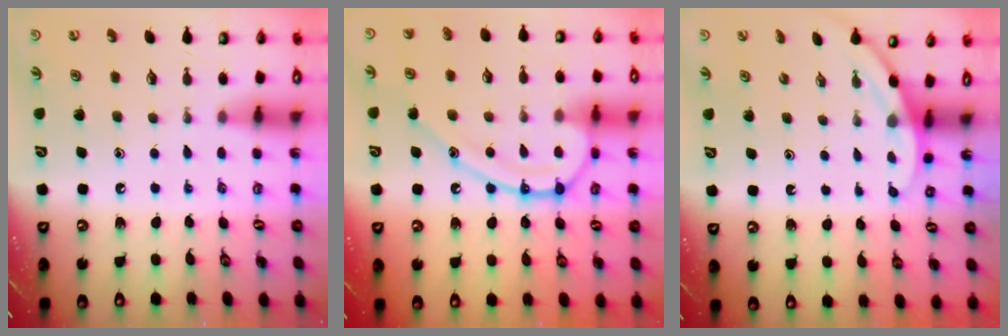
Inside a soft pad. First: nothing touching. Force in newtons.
{"total": 15.0, "press": 14.9, "slide": 1.4}
{"total": 2.8, "press": 2.8, "slide": 0.1}